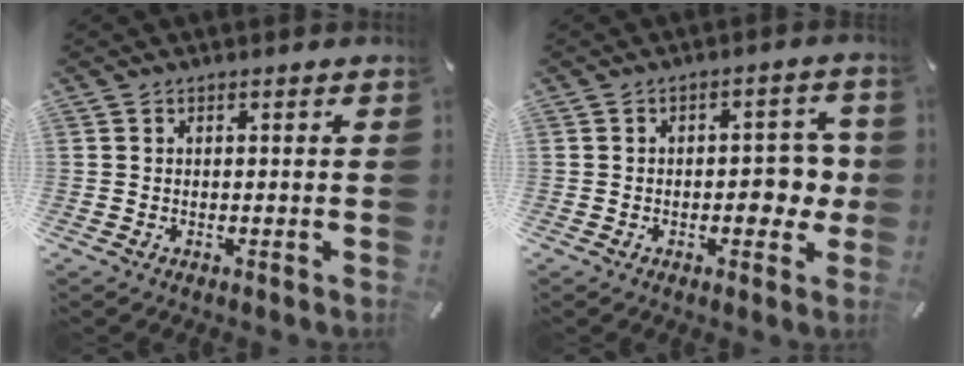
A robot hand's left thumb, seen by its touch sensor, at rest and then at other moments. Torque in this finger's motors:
{"motor_torque": [0.00, 0.07, -0.12, -0.03, 0.09]}